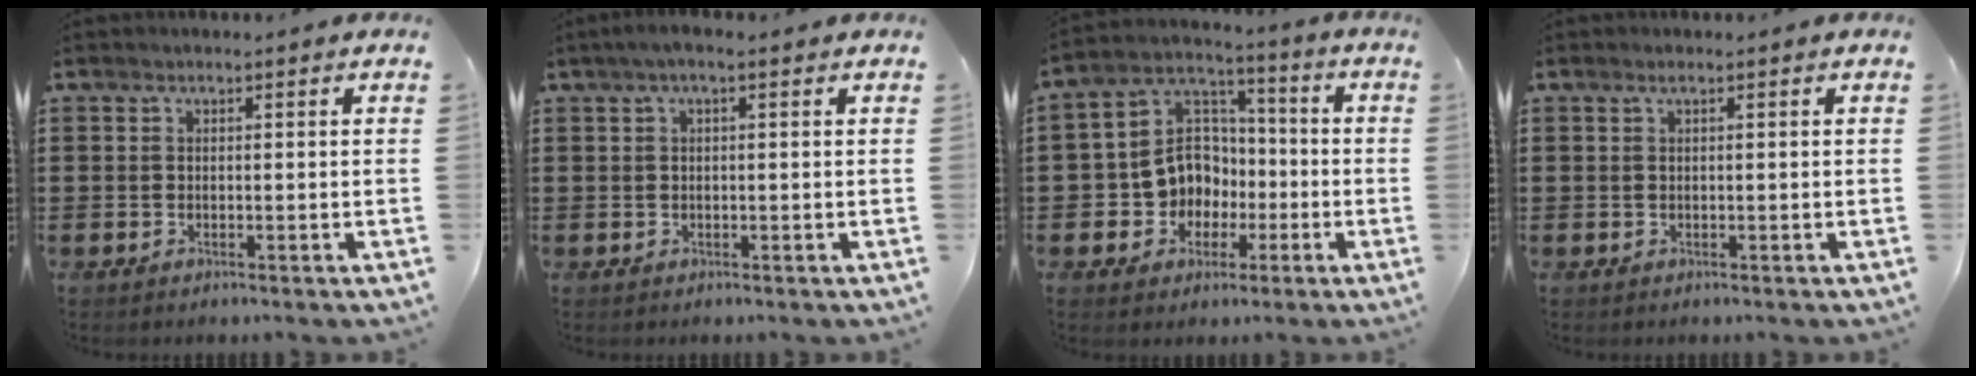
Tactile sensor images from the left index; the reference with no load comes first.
{"total": 1.6, "force": [0.1, 0.2, 1.6], "torque": [-0.027, 0.001, 0.003]}
{"total": 8.9, "force": [-2.0, 8.1, 3.1], "torque": [-0.104, 0.005, -0.038]}
{"total": 0.7, "force": [0.2, 0.0, 0.6], "torque": [-0.009, -0.001, 0.004]}